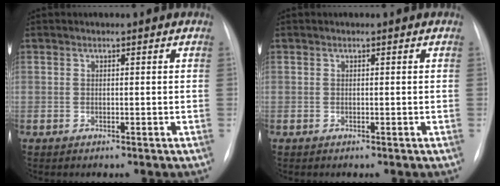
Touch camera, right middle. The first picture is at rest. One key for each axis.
{"total": 0.0}